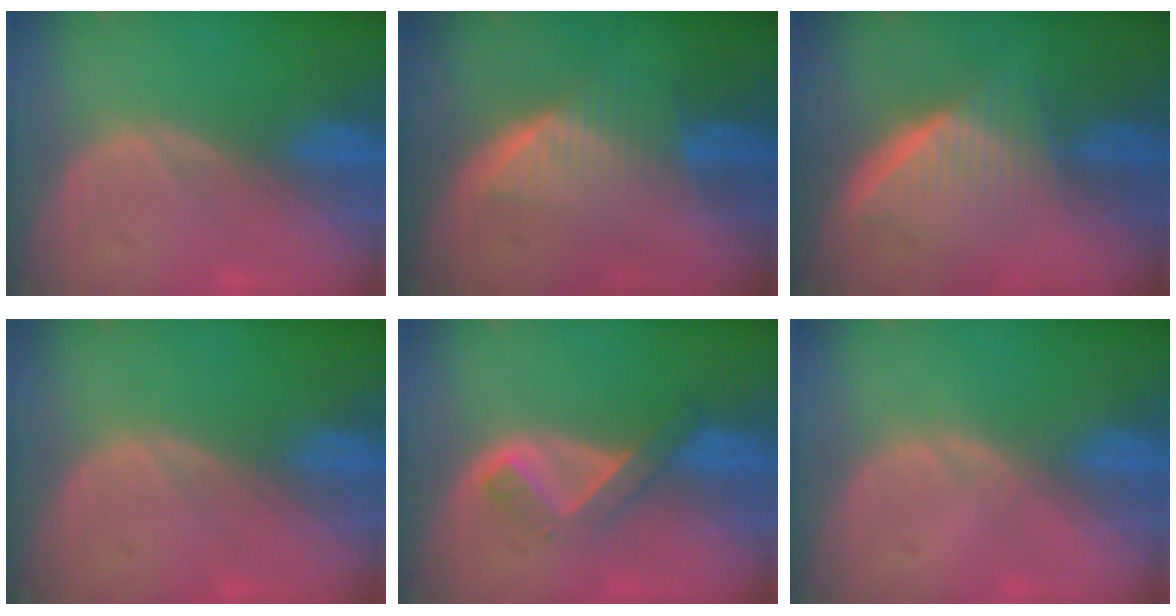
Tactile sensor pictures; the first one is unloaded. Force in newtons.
{"total": 6.5, "press": 5.8, "slide": 2.9}
{"total": 6.8, "press": 6.1, "slide": 3.1}
{"total": 0.0}
{"total": 5.2, "press": 4.6, "slide": 2.6}
{"total": 0.7, "press": 0.5, "slide": 0.4}